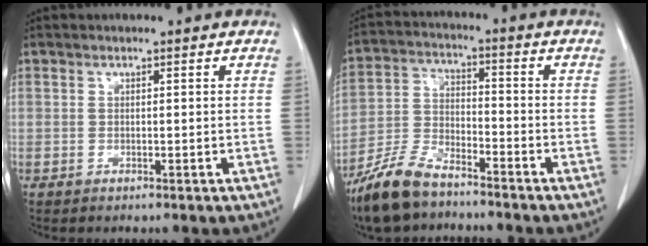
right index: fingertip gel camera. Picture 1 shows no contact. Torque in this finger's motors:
{"motor_torque": [0.68, -0.66, 0.23, 0.06]}